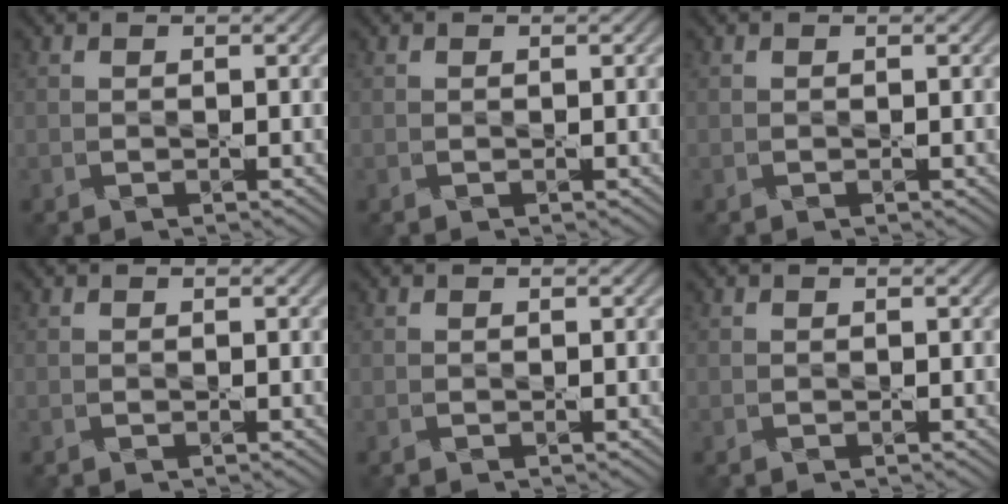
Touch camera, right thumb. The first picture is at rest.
{"total": 0.0}
{"total": 0.0}
{"total": 0.0}
{"total": 0.0}
{"total": 0.0}